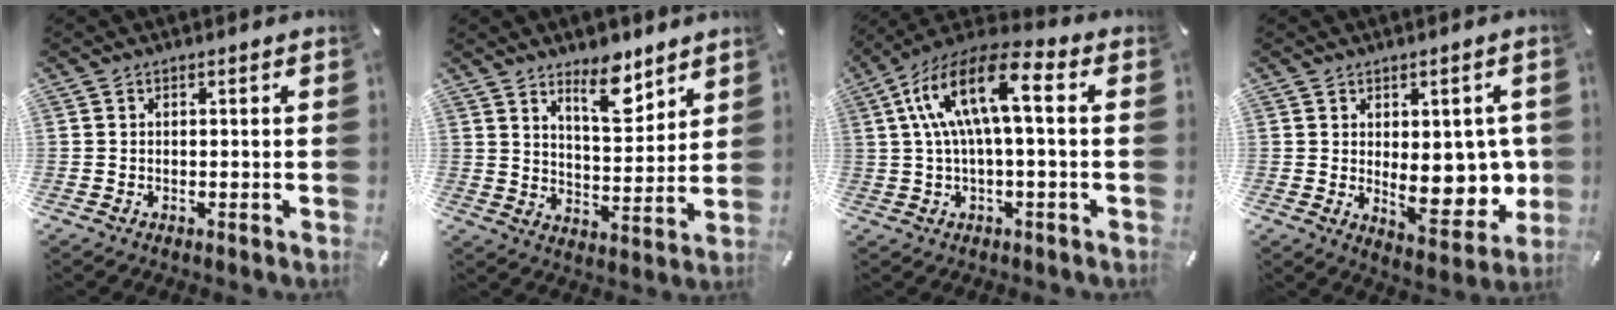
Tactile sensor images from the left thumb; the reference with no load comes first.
{"total": 10.6, "force": [7.9, 4.2, 5.6], "torque": [-0.069, -0.055, 0.134]}
{"total": 15.8, "force": [2.6, 5.9, 14.4], "torque": [-0.299, -0.001, 0.040]}
{"total": 14.0, "force": [0.2, 7.7, 11.7], "torque": [-0.144, -0.018, 0.011]}